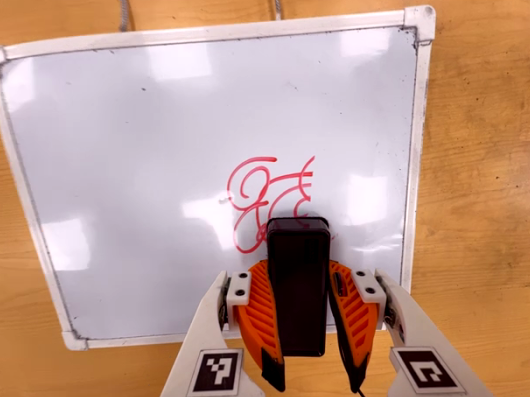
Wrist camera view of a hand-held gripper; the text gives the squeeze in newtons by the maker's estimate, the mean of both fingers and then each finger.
{"total": 9.5, "left": 7.0, "right": 12.0}